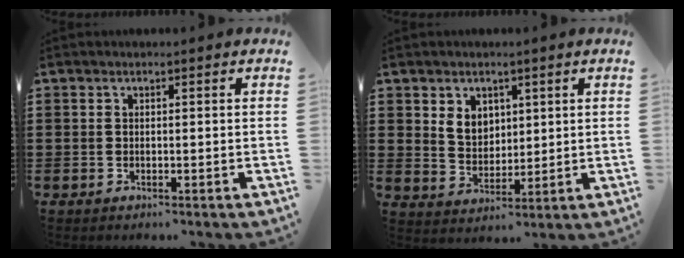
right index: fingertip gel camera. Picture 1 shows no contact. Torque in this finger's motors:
{"motor_torque": [0.05, 0.05, 0.16, 0.05]}